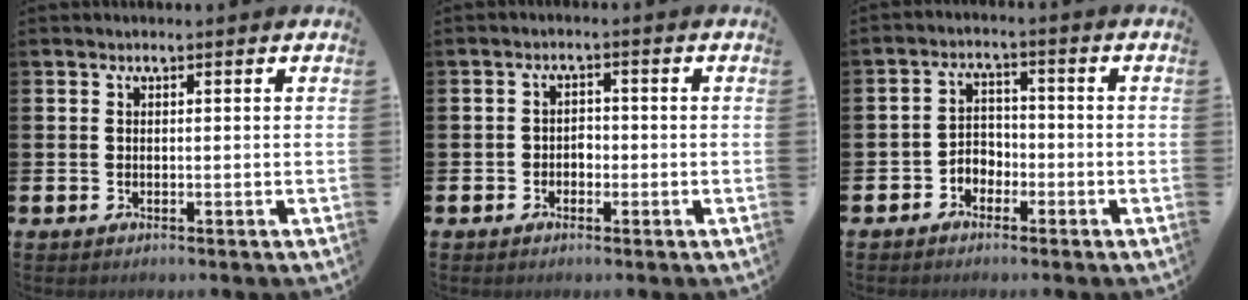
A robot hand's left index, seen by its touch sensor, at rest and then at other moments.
{"total": 1.8, "force": [-1.1, 1.4, 0.5], "torque": [-0.008, 0.004, -0.027]}
{"total": 2.9, "force": [-2.0, 2.0, 0.5], "torque": [-0.019, 0.006, -0.047]}